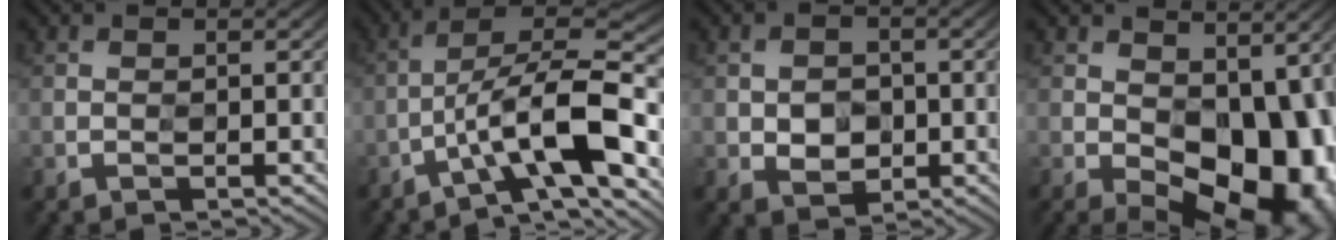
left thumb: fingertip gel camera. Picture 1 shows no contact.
{"total": 9.9, "force": [-4.3, 2.3, 8.6], "torque": [-0.144, 0.019, -0.084]}
{"total": 2.7, "force": [0.0, 2.6, 0.7], "torque": [-0.015, -0.001, -0.003]}
{"total": 16.7, "force": [-2.2, 10.2, 13.1], "torque": [-0.142, -0.021, 0.007]}